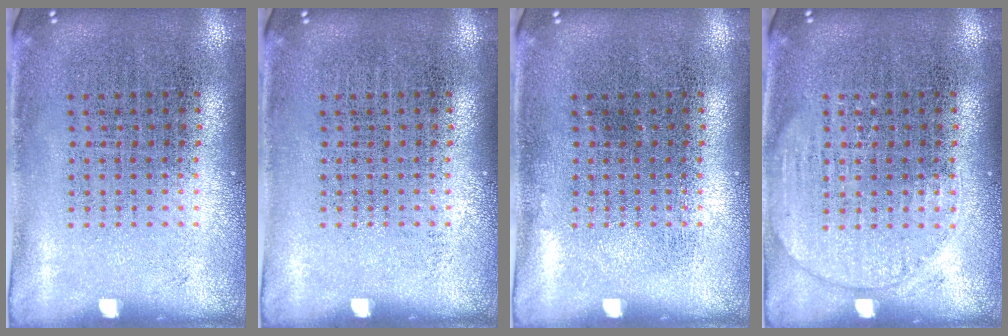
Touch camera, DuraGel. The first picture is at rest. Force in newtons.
{"total": 0.0}
{"total": 0.0}
{"total": 1.6, "press": 1.6, "slide": 0.0}